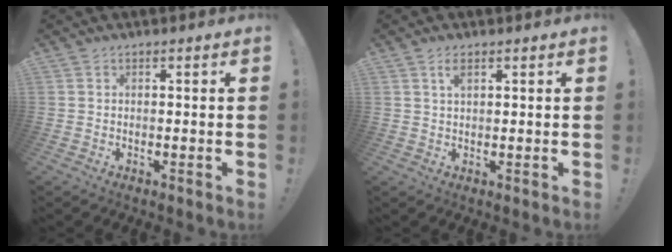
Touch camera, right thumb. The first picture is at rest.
{"total": 2.7, "force": [1.6, 0.8, 2.1], "torque": [-0.029, -0.005, 0.024]}